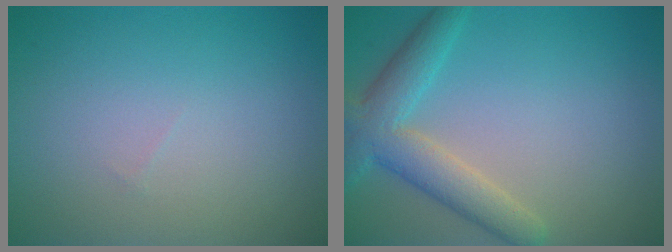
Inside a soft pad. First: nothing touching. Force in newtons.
{"total": 4.9, "press": 4.9, "slide": 0.3}